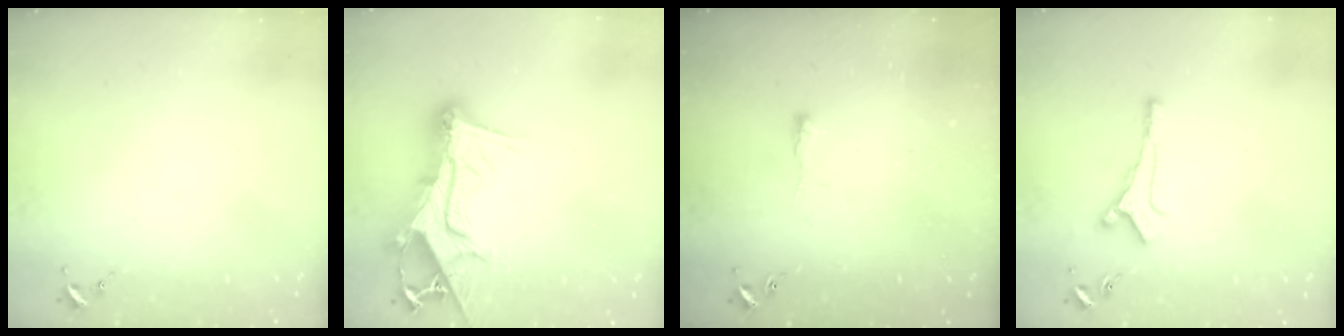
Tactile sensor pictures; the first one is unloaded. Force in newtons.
{"total": 19.2, "press": 19.2, "slide": 1.2}
{"total": 3.0, "press": 3.0, "slide": 0.5}
{"total": 7.1, "press": 7.1, "slide": 0.8}